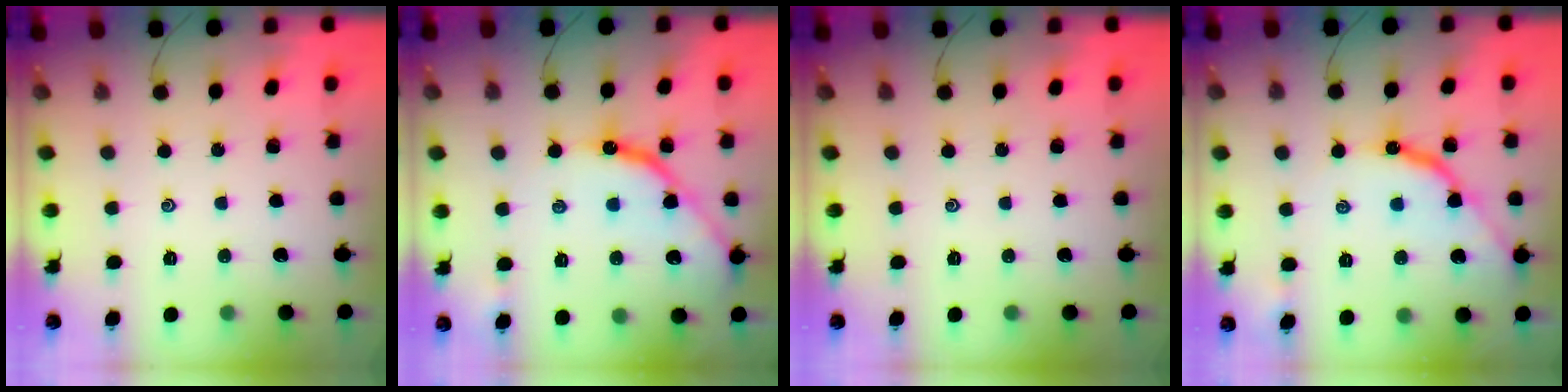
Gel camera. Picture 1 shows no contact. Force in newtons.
{"total": 12.1, "press": 12.1, "slide": 1.1}
{"total": 0.0}
{"total": 10.2, "press": 10.2, "slide": 0.2}